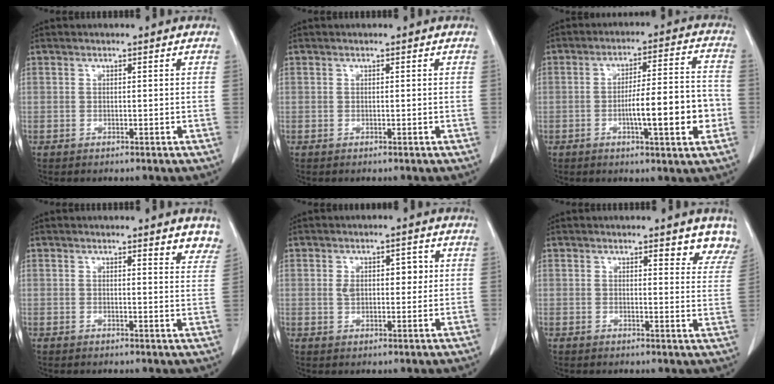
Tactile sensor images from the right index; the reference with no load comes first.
{"total": 0.0}
{"total": 11.5, "force": [-3.1, 1.3, 11.0], "torque": [-0.172, 0.011, -0.045]}
{"total": 4.7, "force": [4.1, 1.0, 2.1], "torque": [-0.012, -0.017, 0.031]}
{"total": 4.6, "force": [0.8, 2.5, 3.7], "torque": [-0.065, 0.015, 0.020]}
{"total": 6.1, "force": [5.3, 1.5, 2.6], "torque": [-0.013, -0.018, 0.042]}